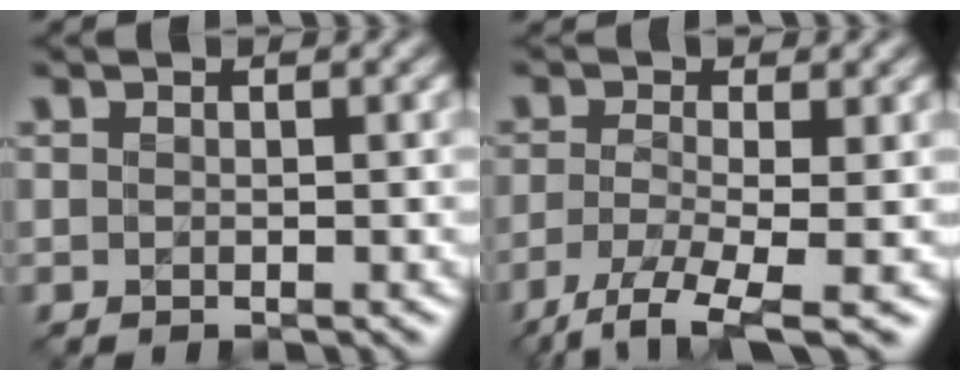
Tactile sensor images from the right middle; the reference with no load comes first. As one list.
[{"total": 5.1, "force": [-3.0, 1.2, 4.0], "torque": [-0.079, -0.005, -0.063]}]